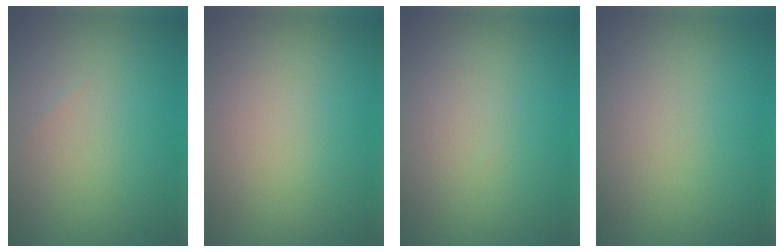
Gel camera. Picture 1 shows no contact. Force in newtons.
{"total": 0.0}
{"total": 0.0}
{"total": 0.0}